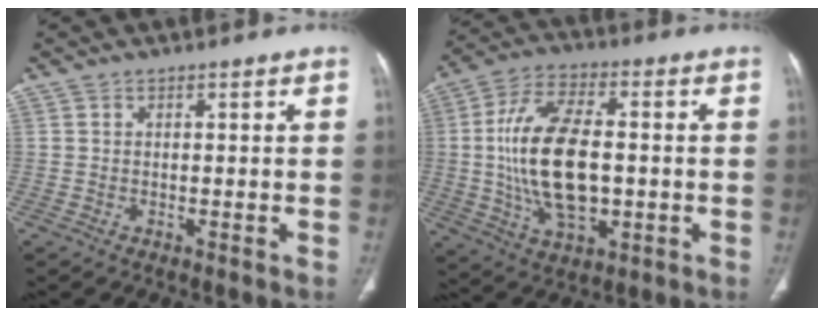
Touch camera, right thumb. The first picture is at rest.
{"total": 18.1, "force": [-0.4, 9.5, 15.4], "torque": [-0.290, 0.009, -0.002]}